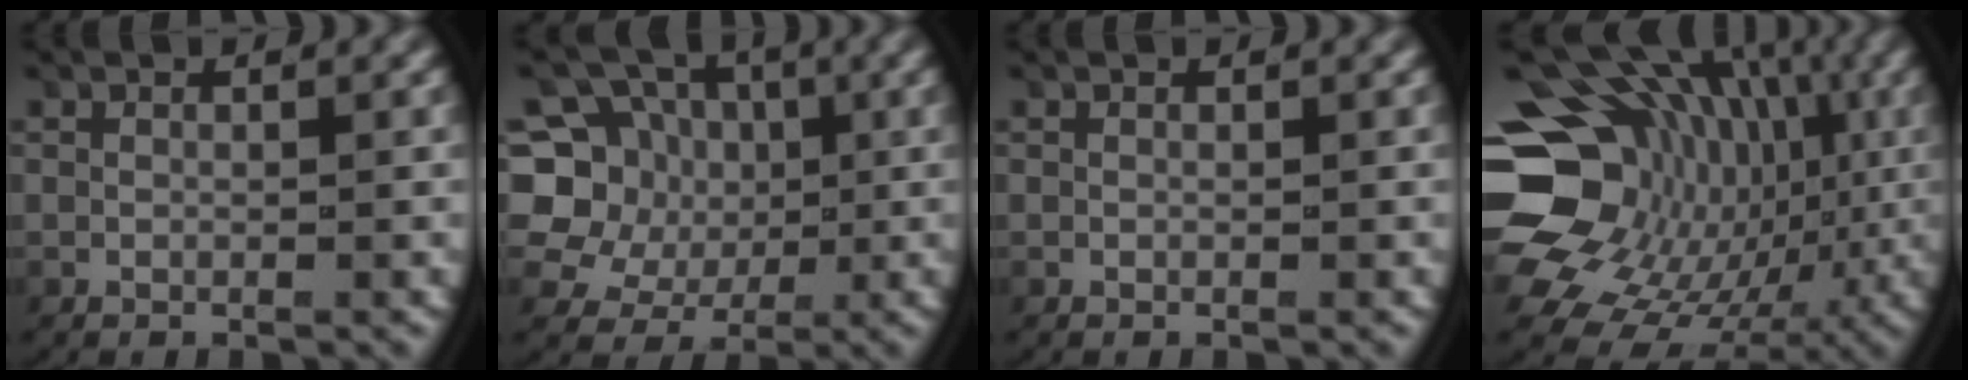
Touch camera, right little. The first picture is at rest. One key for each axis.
{"total": 10.7, "fx": 1.0, "fy": 9.6, "fz": 4.6, "tx": -0.106, "ty": -0.027, "tz": 0.017}
{"total": 0.0}
{"total": 20.1, "fx": 0.7, "fy": 16.5, "fz": 11.5, "tx": -0.232, "ty": -0.056, "tz": 0.024}